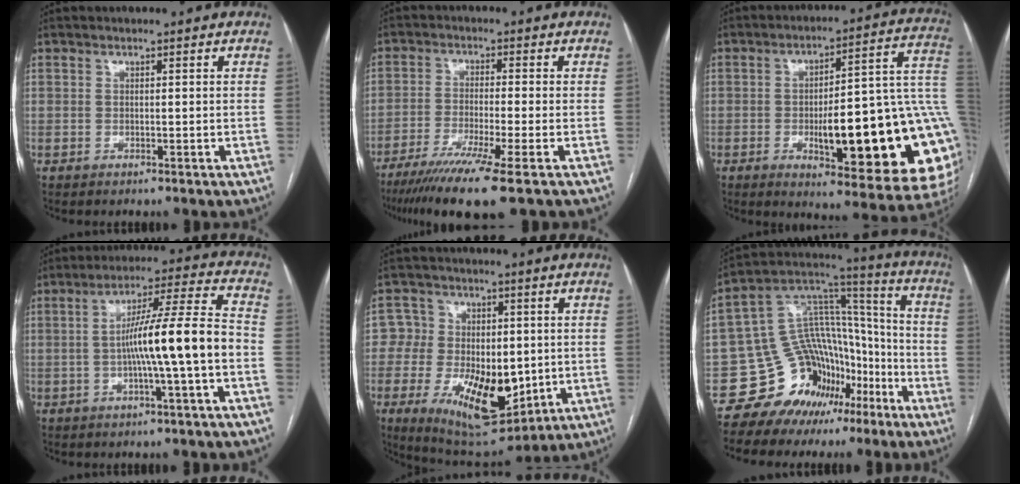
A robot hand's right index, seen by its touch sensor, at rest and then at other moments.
{"total": 11.2, "force": [-7.7, -1.3, 8.1], "torque": [-0.136, -0.030, -0.124]}
{"total": 26.9, "force": [-3.9, 5.7, 26.0], "torque": [-0.247, 0.016, -0.044]}
{"total": 11.9, "force": [-2.4, -0.7, 11.7], "torque": [-0.195, 0.019, -0.041]}
{"total": 16.9, "force": [-3.4, 10.6, 12.7], "torque": [-0.224, 0.003, -0.035]}
{"total": 16.7, "force": [-10.2, 11.8, 6.1], "torque": [-0.089, 0.103, -0.158]}